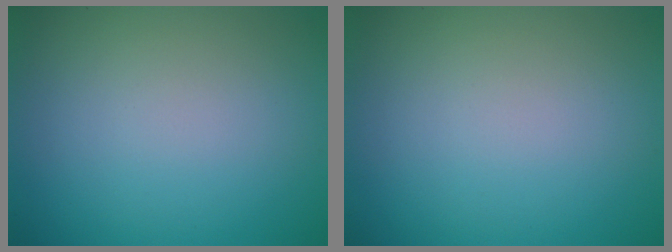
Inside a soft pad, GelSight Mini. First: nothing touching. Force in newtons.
{"total": 0.0}